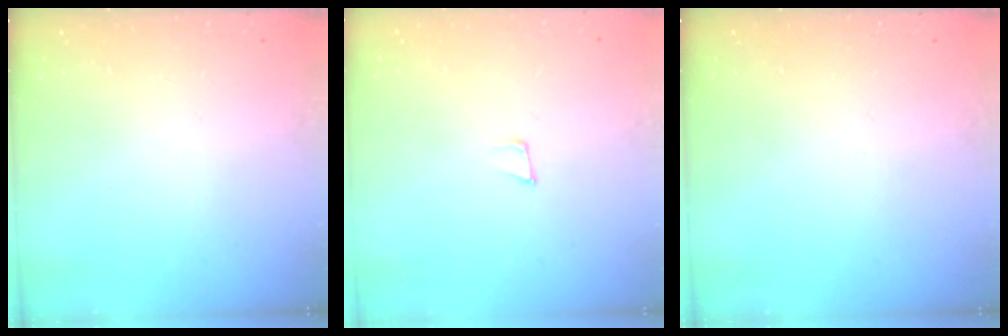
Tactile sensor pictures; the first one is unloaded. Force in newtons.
{"total": 4.9, "press": 4.7, "slide": 1.0}
{"total": 0.0}